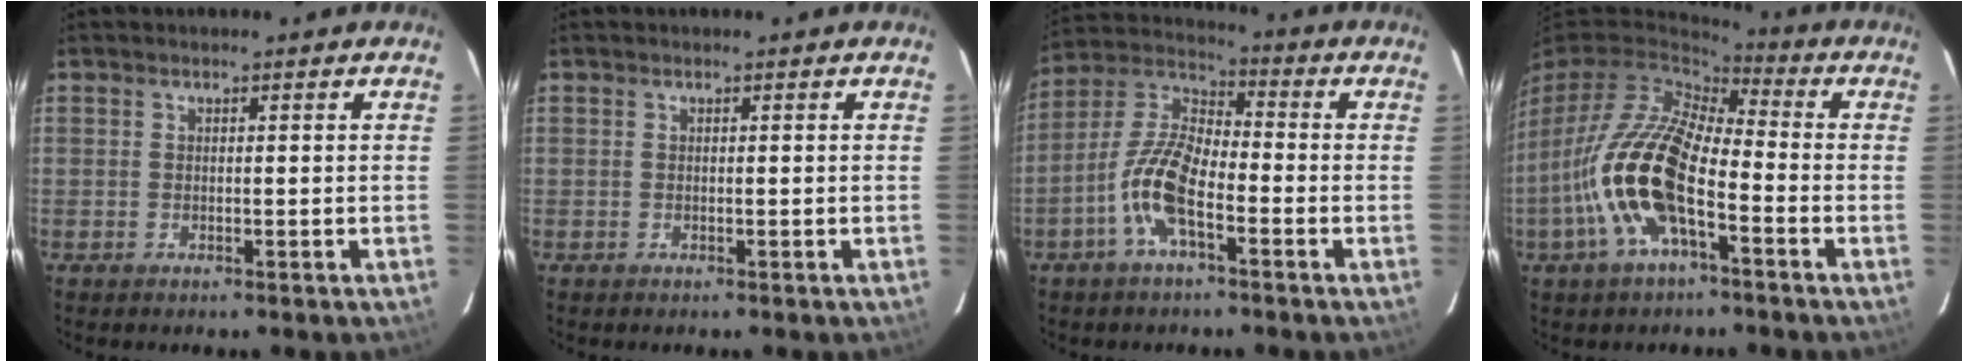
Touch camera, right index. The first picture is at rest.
{"total": 0.0}
{"total": 11.0, "force": [-4.7, 4.1, 9.1], "torque": [-0.199, 0.008, -0.097]}
{"total": 16.6, "force": [-5.7, 6.6, 14.1], "torque": [-0.294, -0.008, -0.117]}